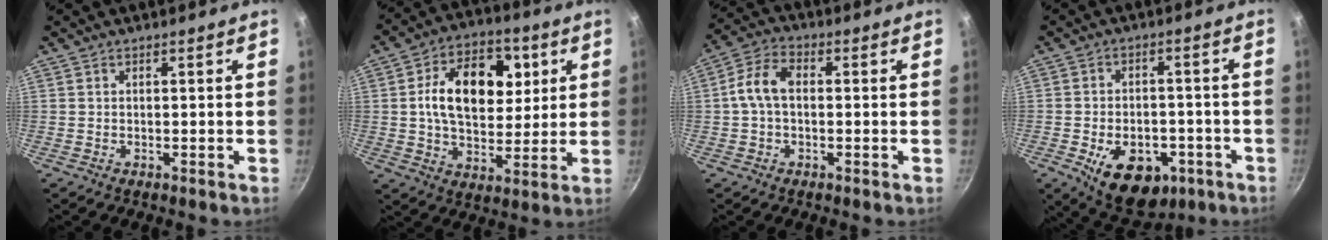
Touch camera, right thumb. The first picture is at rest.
{"total": 17.5, "force": [3.8, 11.2, 12.9], "torque": [-0.170, 0.003, 0.061]}
{"total": 7.1, "force": [0.1, 4.5, 5.5], "torque": [-0.106, 0.023, -0.007]}
{"total": 13.5, "force": [-5.7, 8.4, 8.8], "torque": [-0.112, 0.016, -0.073]}